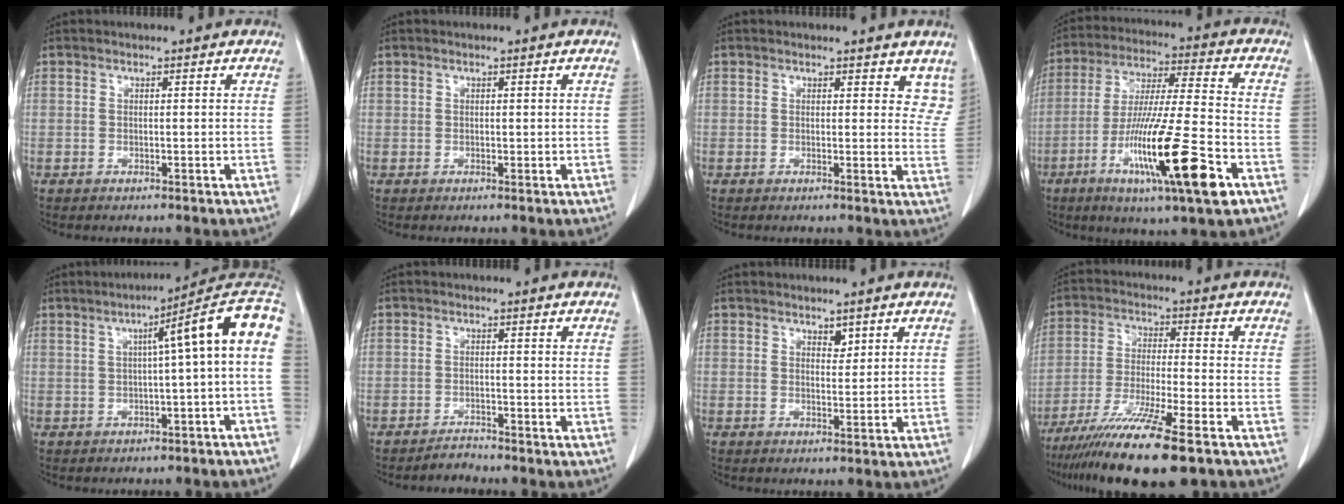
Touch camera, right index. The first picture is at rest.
{"total": 0.5, "force": [0.1, 0.4, 0.3], "torque": [-0.004, 0.001, 0.002]}
{"total": 5.9, "force": [5.0, 2.6, 1.8], "torque": [0.014, -0.018, 0.039]}
{"total": 19.5, "force": [-8.2, 0.7, 17.7], "torque": [-0.318, -0.033, -0.141]}
{"total": 11.4, "force": [1.6, -0.1, 11.3], "torque": [-0.144, 0.040, 0.012]}
{"total": 1.6, "force": [-1.5, 0.1, -0.5], "torque": [0.017, -0.004, -0.027]}
{"total": 1.7, "force": [1.2, 0.9, 0.8], "torque": [-0.008, -0.006, 0.020]}
{"total": 13.8, "force": [-9.7, 0.2, 9.9], "torque": [-0.188, -0.043, -0.170]}